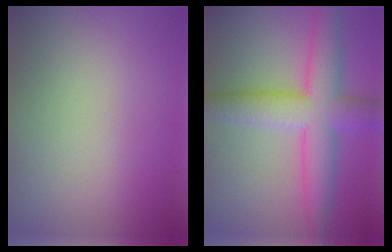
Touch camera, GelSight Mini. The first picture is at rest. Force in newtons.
{"total": 7.6, "press": 7.6, "slide": 0.1}